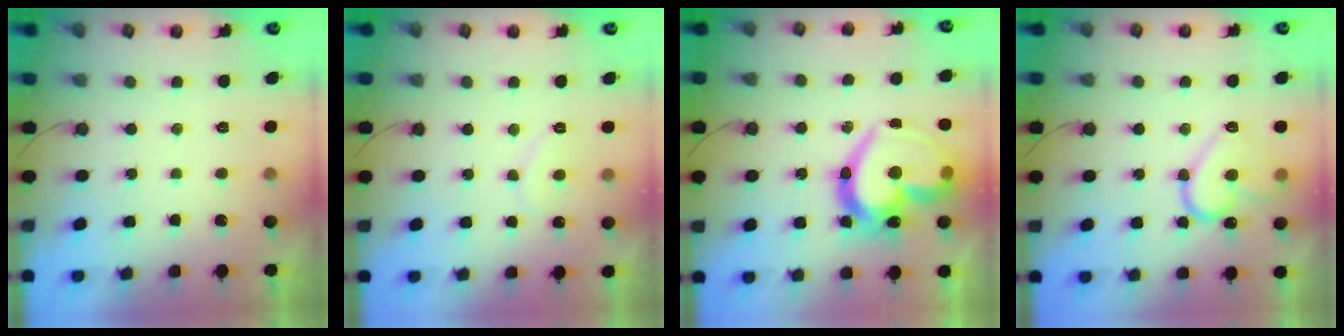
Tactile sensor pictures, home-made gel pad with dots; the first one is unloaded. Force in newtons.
{"total": 7.3, "press": 7.3, "slide": 0.5}
{"total": 27.4, "press": 27.4, "slide": 2.2}
{"total": 14.0, "press": 13.9, "slide": 1.2}